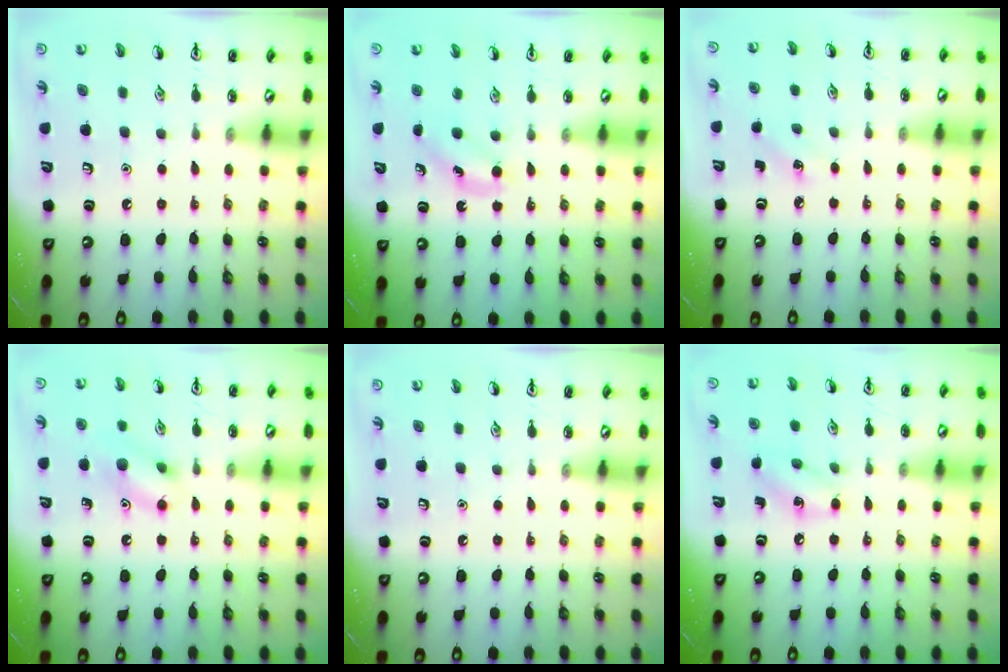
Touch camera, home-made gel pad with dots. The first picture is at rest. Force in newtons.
{"total": 3.5, "press": 3.2, "slide": 1.2}
{"total": 1.9, "press": 1.8, "slide": 0.7}
{"total": 9.5, "press": 9.5, "slide": 0.6}
{"total": 0.0}
{"total": 6.1, "press": 6.0, "slide": 1.1}